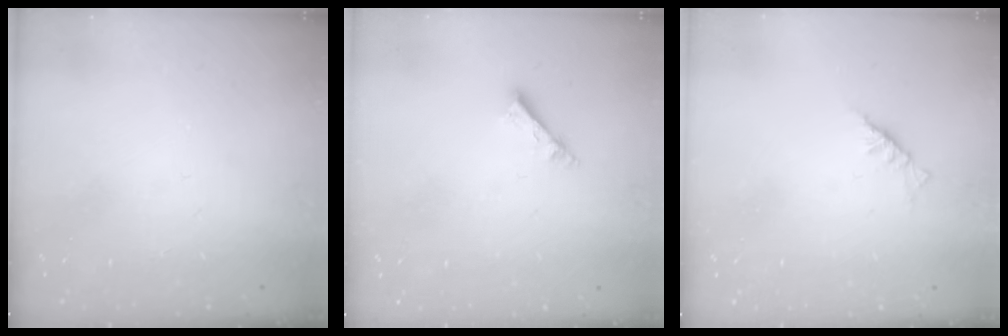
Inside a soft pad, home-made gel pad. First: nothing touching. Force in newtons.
{"total": 2.6, "press": 2.5, "slide": 0.2}
{"total": 2.3, "press": 2.2, "slide": 0.5}